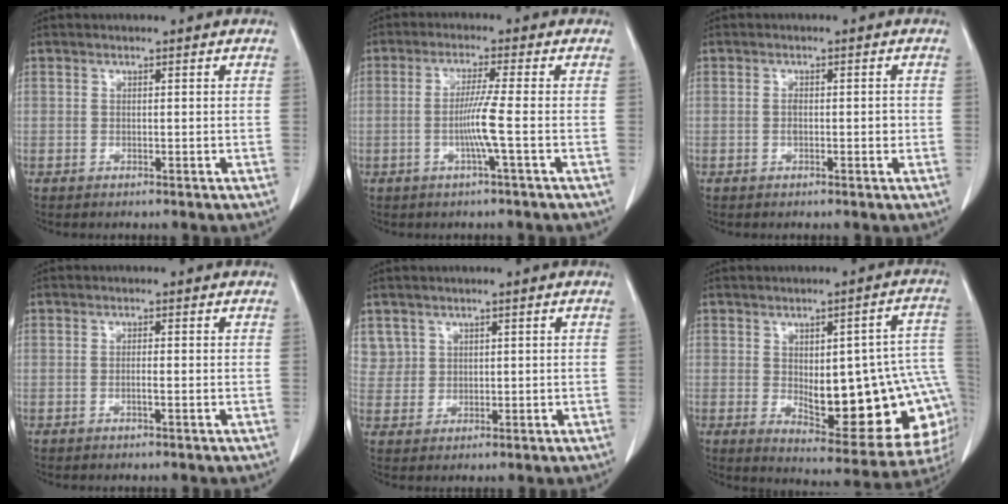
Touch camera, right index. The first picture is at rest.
{"total": 5.0, "force": [-1.2, -1.3, 4.7], "torque": [-0.093, -0.004, -0.024]}
{"total": 2.1, "force": [-0.2, 0.9, 1.9], "torque": [-0.032, 0.001, -0.002]}
{"total": 1.1, "force": [-0.3, 0.0, 1.0], "torque": [-0.018, 0.000, -0.006]}
{"total": 3.5, "force": [1.9, 3.0, -0.2], "torque": [0.018, 0.006, 0.036]}
{"total": 21.3, "force": [-1.9, 6.9, 20.1], "torque": [-0.187, 0.023, 0.005]}